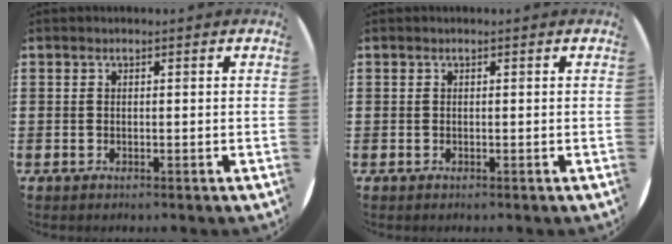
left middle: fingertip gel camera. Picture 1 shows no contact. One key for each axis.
{"total": 0.0}